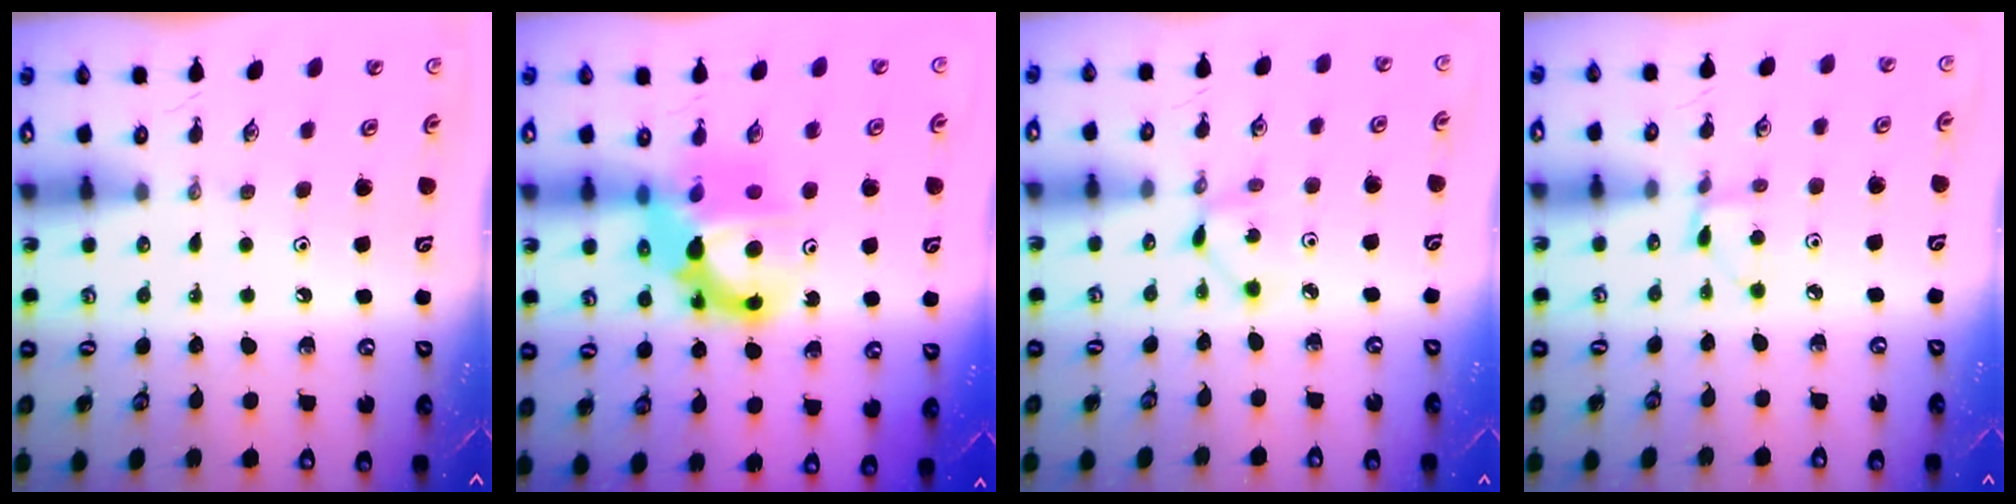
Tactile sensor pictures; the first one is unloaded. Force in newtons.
{"total": 11.9, "press": 11.8, "slide": 1.0}
{"total": 1.7, "press": 1.7, "slide": 0.1}
{"total": 4.0, "press": 4.0, "slide": 0.6}